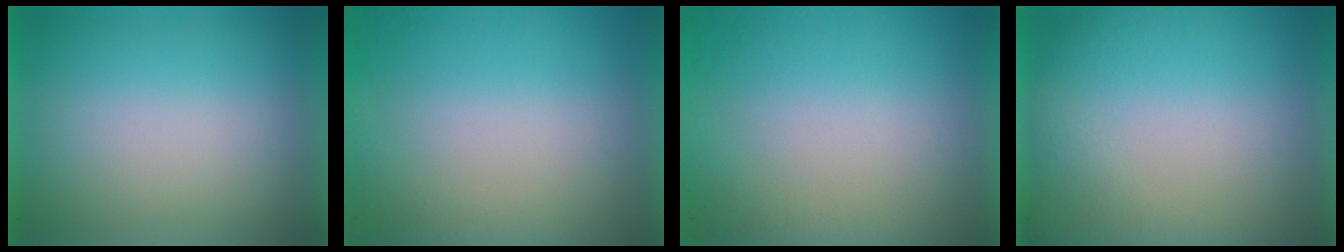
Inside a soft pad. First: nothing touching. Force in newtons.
{"total": 4.9}
{"total": 8.2}
{"total": 5.9}